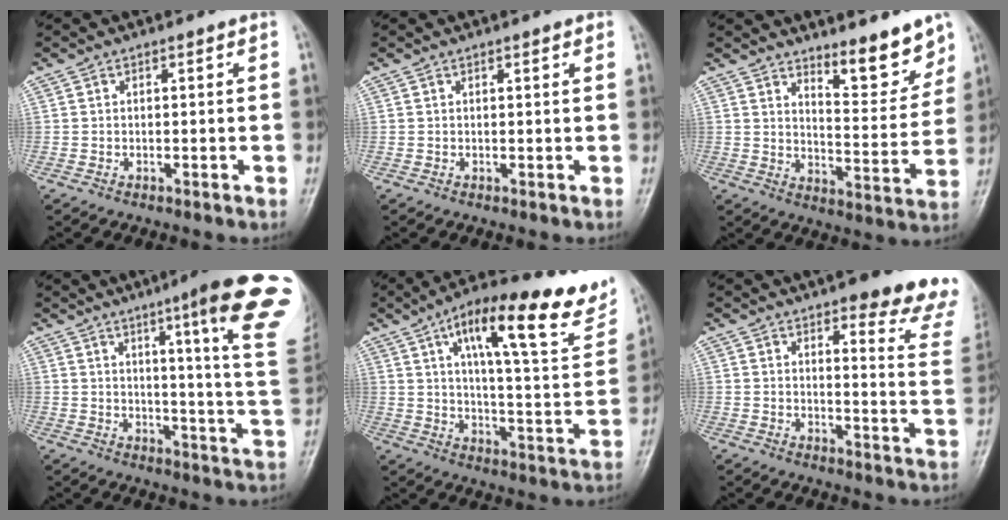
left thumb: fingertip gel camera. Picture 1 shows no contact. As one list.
[{"total": 1.7, "force": [1.2, 0.2, 1.2], "torque": [-0.012, 0.001, 0.013]}, {"total": 10.2, "force": [8.1, 2.6, 5.6], "torque": [-0.054, -0.073, 0.128]}, {"total": 20.9, "force": [12.3, 0.6, 16.9], "torque": [-0.201, -0.071, 0.149]}, {"total": 23.8, "force": [13.3, 6.6, 18.6], "torque": [-0.233, -0.033, 0.197]}, {"total": 18.8, "force": [15.2, 3.7, 10.4], "torque": [-0.097, -0.100, 0.165]}]